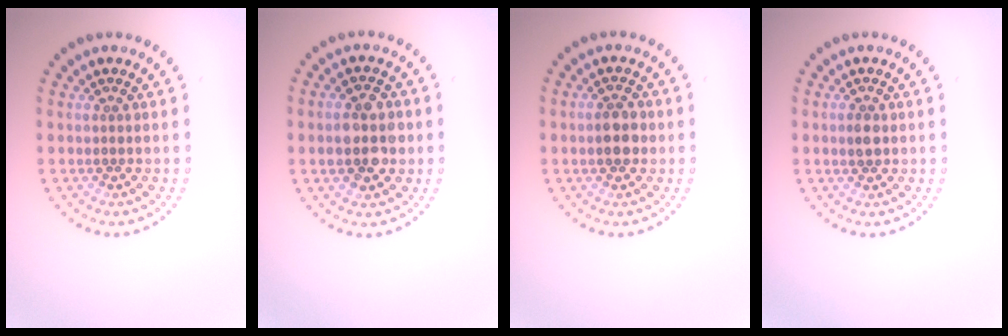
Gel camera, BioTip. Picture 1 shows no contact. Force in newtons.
{"total": 4.5, "press": 4.5, "slide": 0.1}
{"total": 2.5, "press": 2.5, "slide": 0.1}
{"total": 1.4, "press": 1.4, "slide": 0.1}